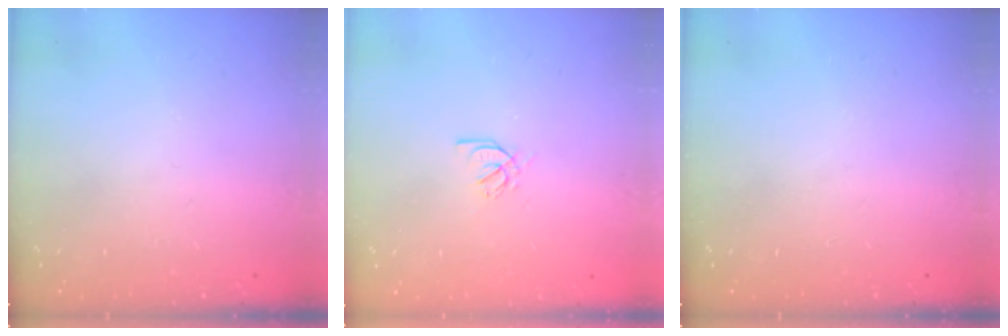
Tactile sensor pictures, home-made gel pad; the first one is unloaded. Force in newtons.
{"total": 2.6, "press": 2.6, "slide": 0.4}
{"total": 0.0}